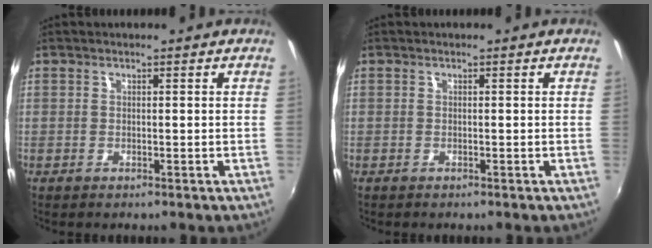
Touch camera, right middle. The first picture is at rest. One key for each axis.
{"total": 0.0}